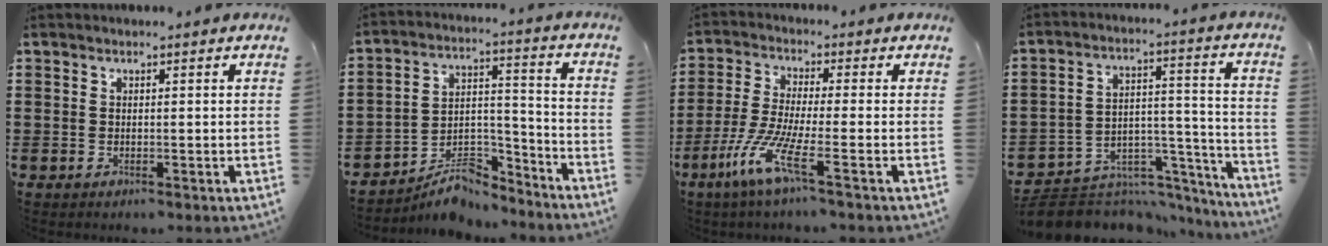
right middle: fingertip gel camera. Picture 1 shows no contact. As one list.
[{"total": 8.3, "force": [-7.6, 2.8, 1.7], "torque": [-0.024, 0.025, -0.146]}, {"total": 7.9, "force": [-4.0, 0.6, 6.8], "torque": [-0.166, -0.018, -0.083]}, {"total": 7.5, "force": [-6.7, 3.1, 1.4], "torque": [-0.023, 0.017, -0.123]}]